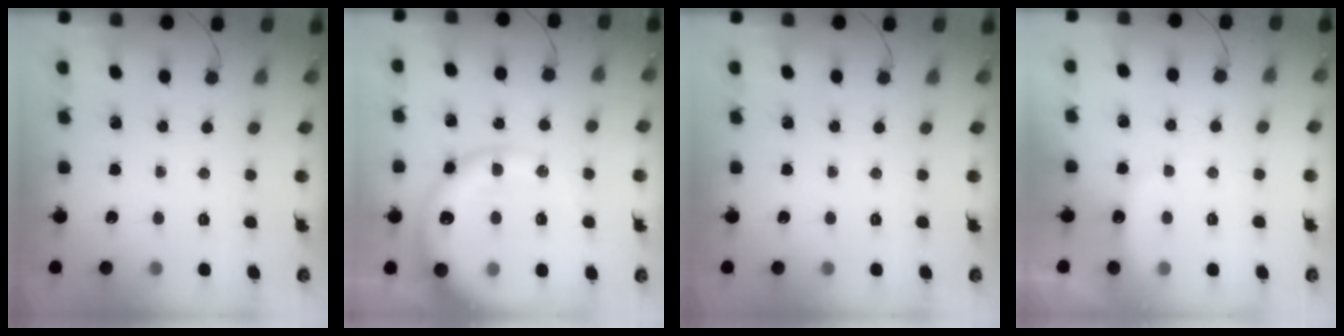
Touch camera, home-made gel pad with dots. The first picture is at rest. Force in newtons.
{"total": 19.5, "press": 19.1, "slide": 4.0}
{"total": 0.0}
{"total": 7.1, "press": 7.1, "slide": 0.9}